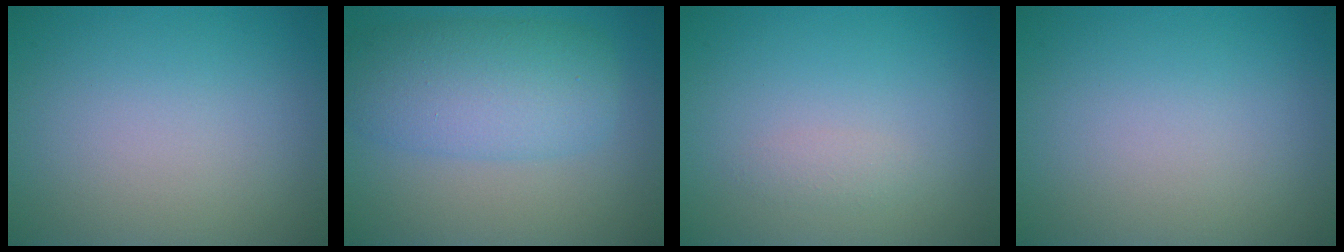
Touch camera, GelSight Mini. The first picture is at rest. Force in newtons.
{"total": 6.5, "press": 6.5, "slide": 0.1}
{"total": 0.8, "press": 0.8, "slide": 0.0}
{"total": 0.0}